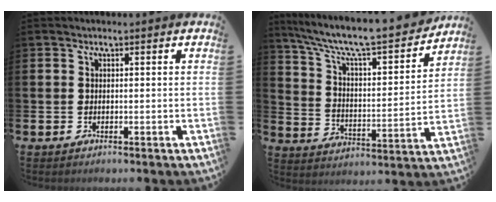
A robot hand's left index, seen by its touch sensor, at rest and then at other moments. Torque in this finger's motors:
{"motor_torque": [0.00, -1.01, 1.05, 0.21]}